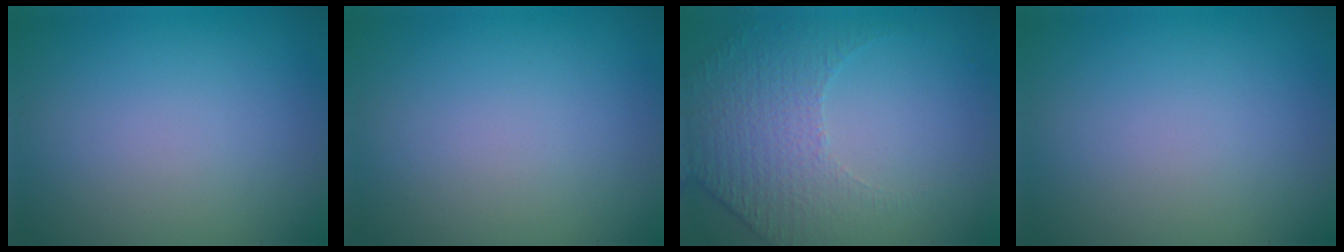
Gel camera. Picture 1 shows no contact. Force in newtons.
{"total": 0.0}
{"total": 5.0, "press": 3.3, "slide": 3.8}
{"total": 0.0}